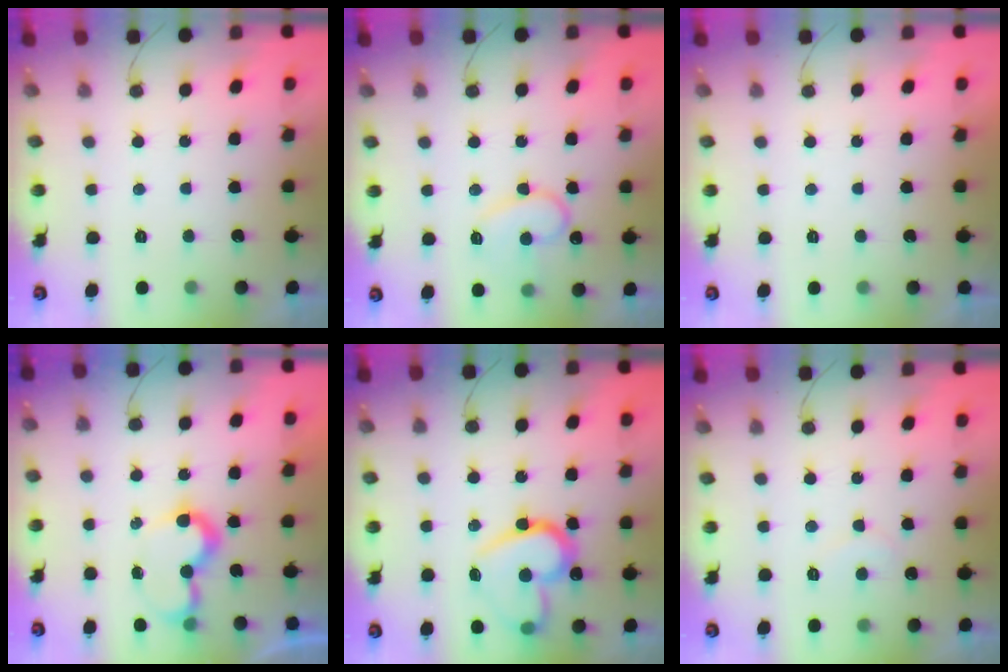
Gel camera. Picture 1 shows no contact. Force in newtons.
{"total": 13.1, "press": 13.0, "slide": 1.1}
{"total": 1.8, "press": 1.8, "slide": 0.0}
{"total": 8.0, "press": 8.0, "slide": 0.8}
{"total": 17.0, "press": 16.9, "slide": 2.3}
{"total": 5.1, "press": 5.1, "slide": 0.4}